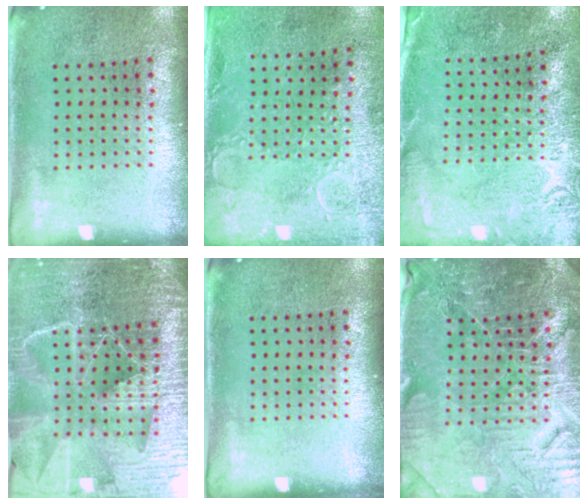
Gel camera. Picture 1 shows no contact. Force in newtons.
{"total": 2.9, "press": 2.3, "slide": 1.8}
{"total": 2.7, "press": 2.6, "slide": 0.5}
{"total": 6.4, "press": 5.5, "slide": 3.2}
{"total": 0.0}
{"total": 4.6, "press": 4.4, "slide": 1.3}